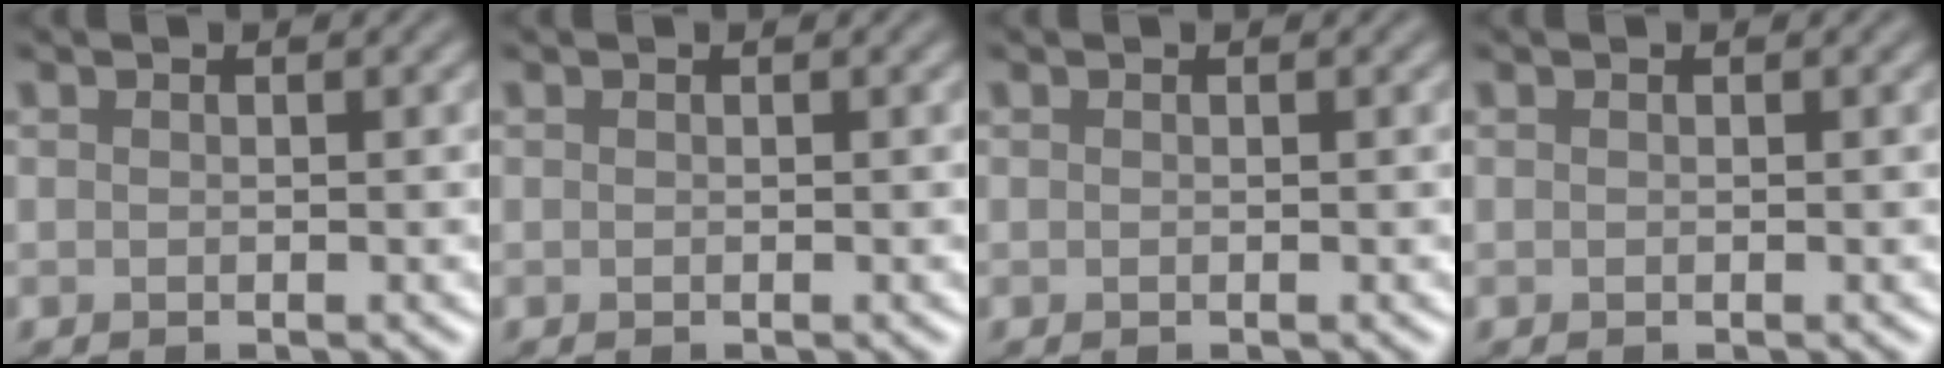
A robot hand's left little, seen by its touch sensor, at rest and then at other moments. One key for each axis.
{"total": 0.0}
{"total": 0.0}
{"total": 0.0}